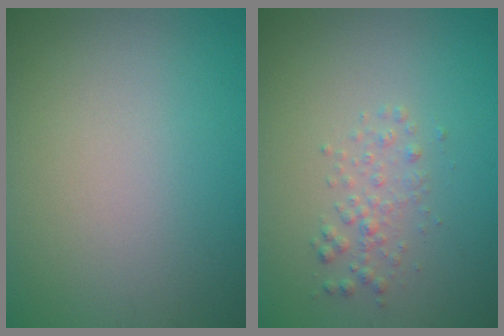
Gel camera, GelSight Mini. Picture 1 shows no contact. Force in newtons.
{"total": 1.5, "press": 1.5, "slide": 0.0}